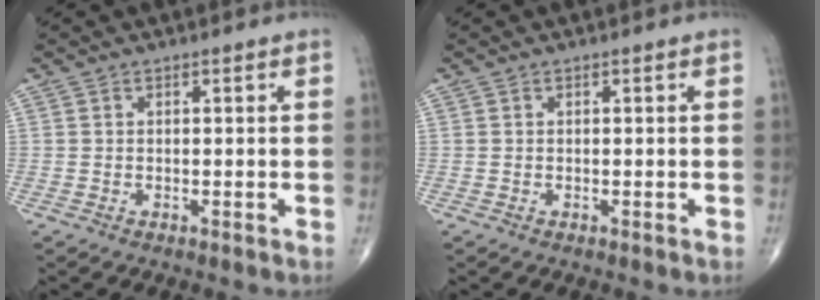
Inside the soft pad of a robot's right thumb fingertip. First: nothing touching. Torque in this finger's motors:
{"motor_torque": [0.00, 0.00, -0.05, 0.01, 0.00]}